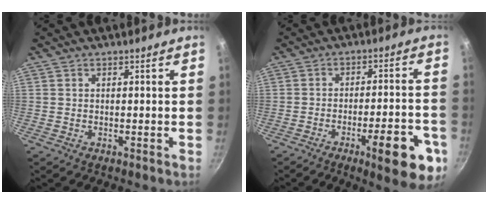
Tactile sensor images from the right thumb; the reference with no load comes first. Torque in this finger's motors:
{"motor_torque": [1.60, 1.28, 0.35, -0.42, 0.27]}